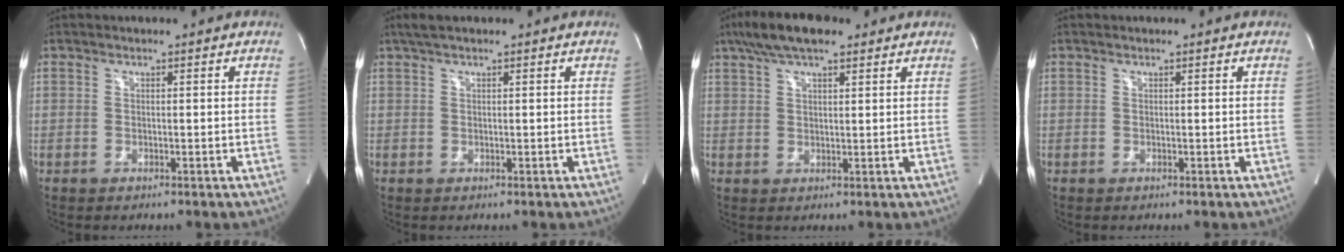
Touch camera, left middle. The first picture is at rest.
{"total": 2.6, "force": [1.9, 0.5, 1.7], "torque": [-0.034, 0.025, 0.036]}
{"total": 8.5, "force": [6.0, 2.4, 5.6], "torque": [-0.107, 0.028, 0.103]}
{"total": 0.0}